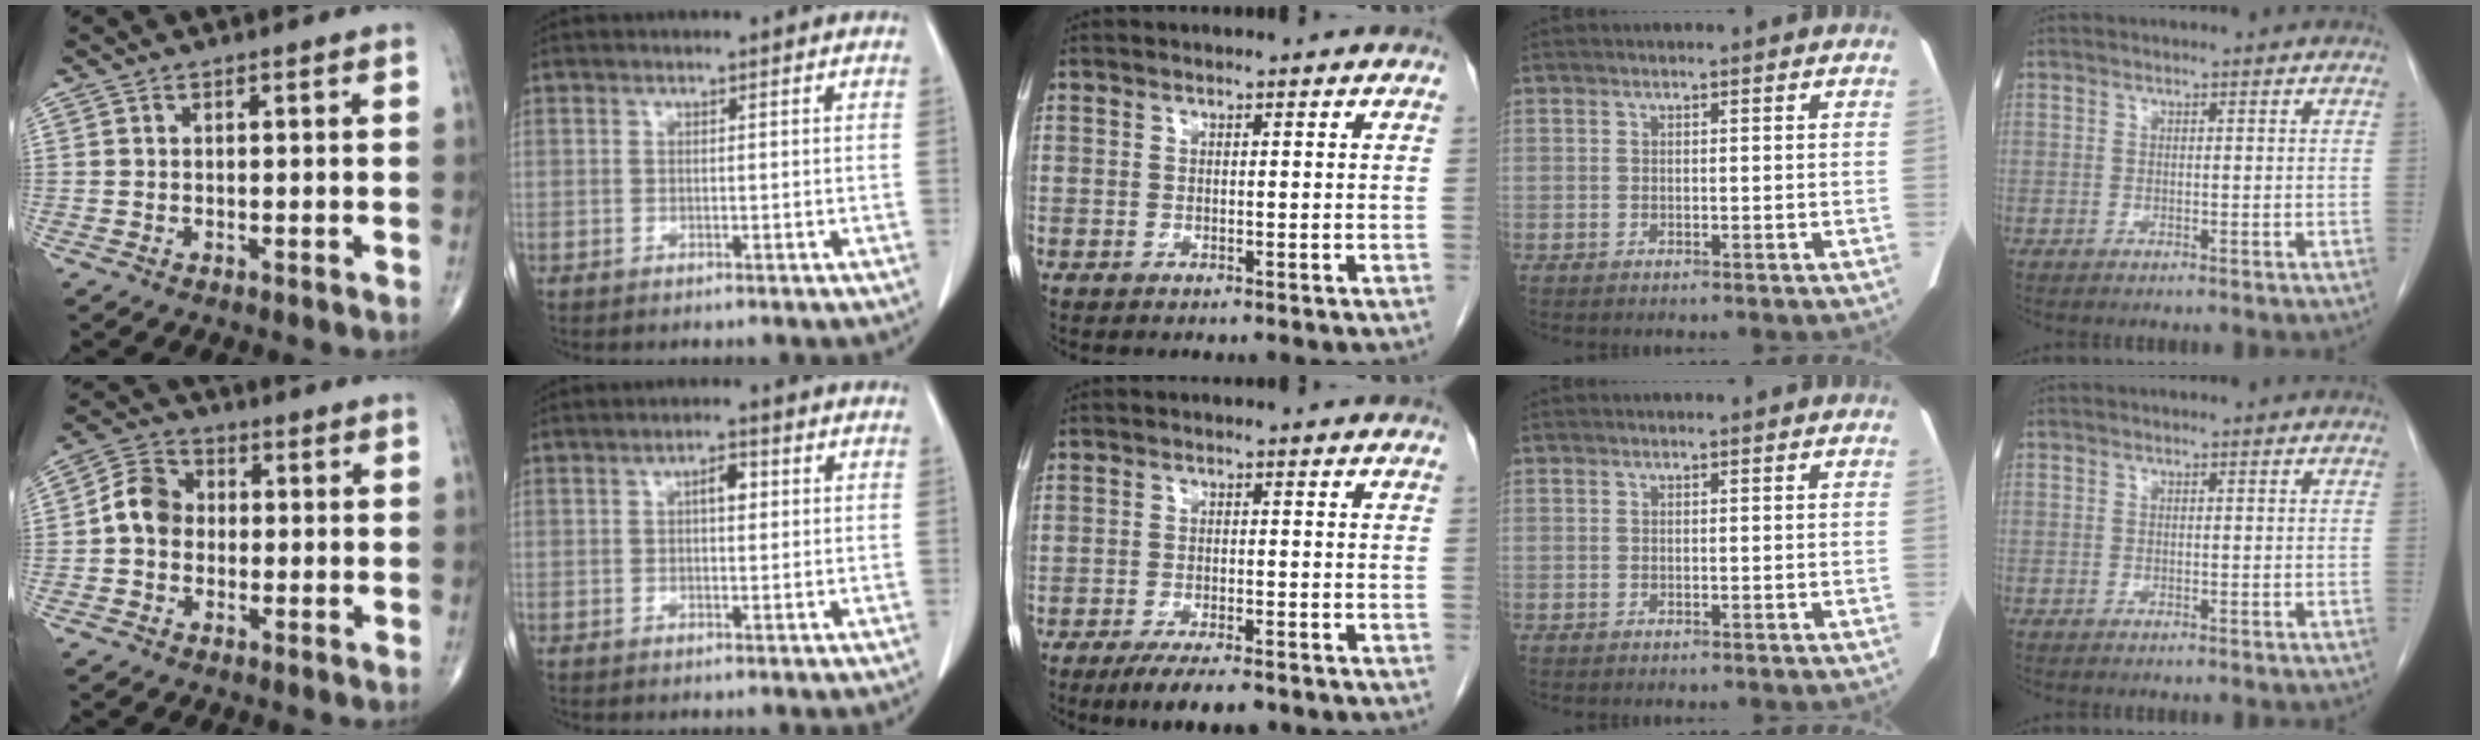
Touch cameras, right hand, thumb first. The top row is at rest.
{"thumb": {"total": 7.1, "force": [-0.5, 5.9, 3.9], "torque": [-0.055, 0.026, -0.023]}, "index": {"total": 2.7, "force": [0.6, 1.1, 2.4], "torque": [-0.036, 0.006, 0.007]}, "middle": {"total": 6.4, "force": [-4.7, 1.3, 4.2], "torque": [-0.061, -0.012, -0.072]}}